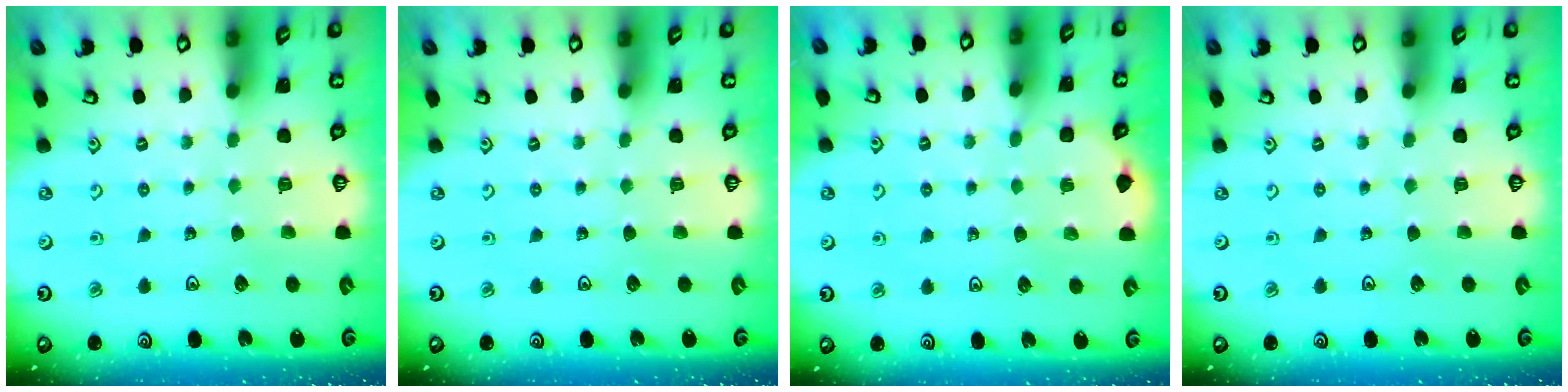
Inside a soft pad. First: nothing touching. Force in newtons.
{"total": 0.0}
{"total": 2.7, "press": 2.7, "slide": 0.3}
{"total": 0.0}